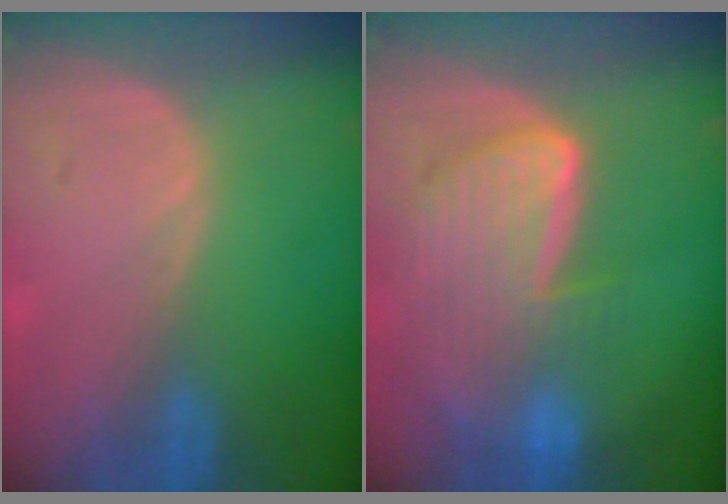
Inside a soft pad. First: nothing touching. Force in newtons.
{"total": 9.4, "press": 8.1, "slide": 4.8}